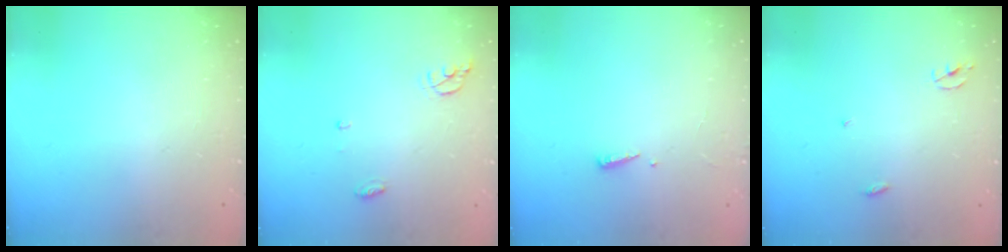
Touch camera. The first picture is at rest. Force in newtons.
{"total": 5.2, "press": 5.2, "slide": 0.2}
{"total": 2.4, "press": 2.4, "slide": 0.2}
{"total": 2.3, "press": 2.3, "slide": 0.2}